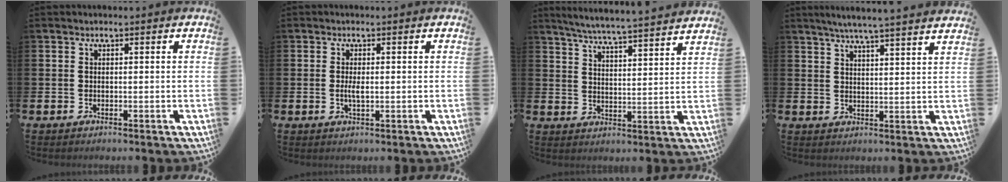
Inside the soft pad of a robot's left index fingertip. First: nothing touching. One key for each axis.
{"total": 1.9, "fx": 0.0, "fy": 0.6, "fz": 1.8, "tx": -0.029, "ty": -0.003, "tz": -0.002}
{"total": 5.9, "fx": 5.7, "fy": -0.4, "fz": 1.4, "tx": -0.053, "ty": -0.041, "tz": 0.100}
{"total": 5.4, "fx": 5.2, "fy": -0.9, "fz": 1.4, "tx": -0.048, "ty": -0.023, "tz": 0.092}